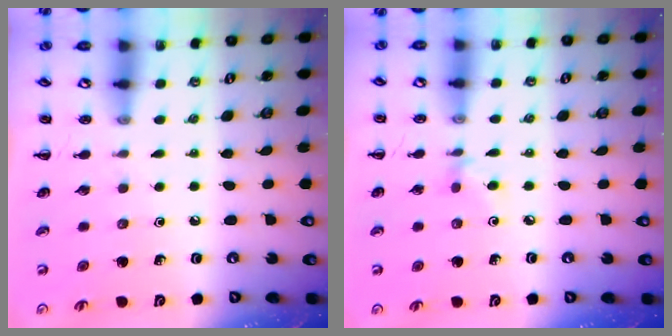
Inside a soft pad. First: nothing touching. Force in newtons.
{"total": 3.2, "press": 2.9, "slide": 1.2}